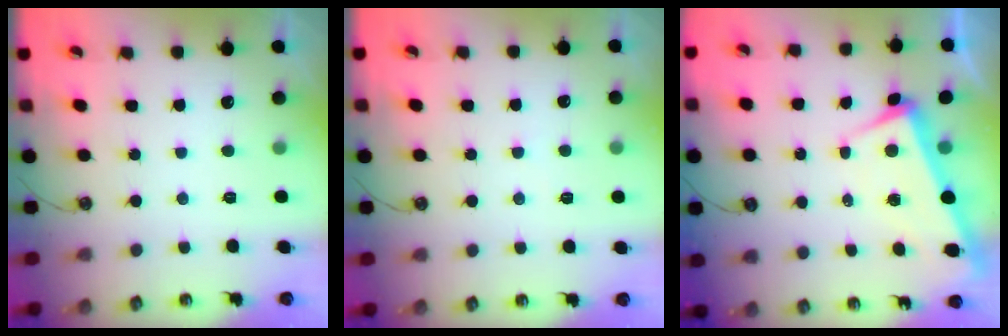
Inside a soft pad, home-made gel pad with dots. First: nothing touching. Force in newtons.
{"total": 2.4, "press": 2.4, "slide": 0.2}
{"total": 2.9, "press": 2.8, "slide": 0.8}